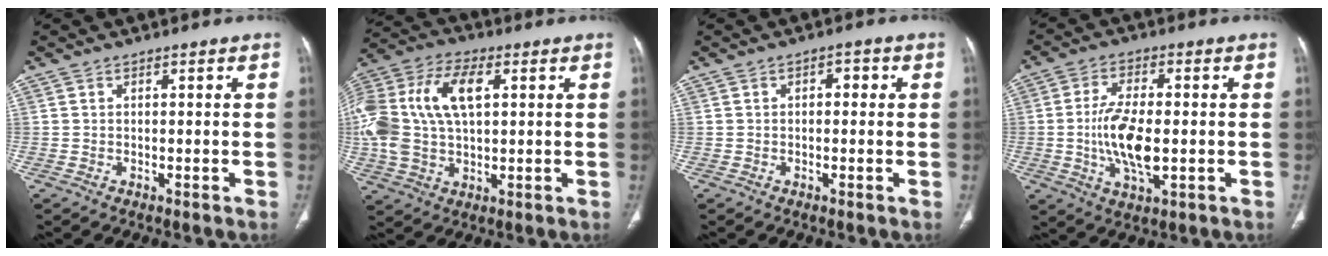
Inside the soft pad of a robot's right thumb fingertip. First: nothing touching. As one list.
[{"total": 19.0, "force": [3.6, 10.8, 15.2], "torque": [-0.333, 0.019, 0.061]}, {"total": 2.0, "force": [0.3, 1.2, 1.6], "torque": [-0.008, 0.005, -0.003]}, {"total": 10.8, "force": [-1.1, 4.7, 9.6], "torque": [-0.186, -0.004, -0.020]}]